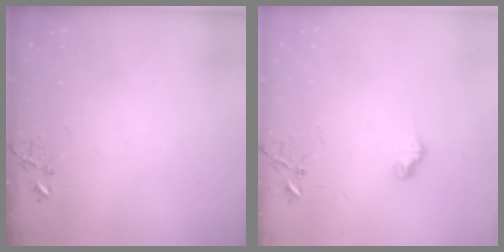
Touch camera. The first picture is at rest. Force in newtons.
{"total": 7.1, "press": 7.1, "slide": 0.5}